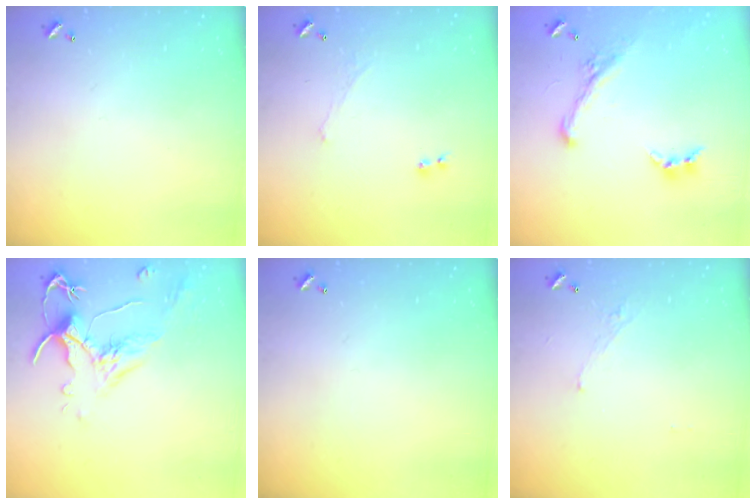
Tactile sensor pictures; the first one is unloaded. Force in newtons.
{"total": 1.1, "press": 0.7, "slide": 0.9}
{"total": 1.9, "press": 1.3, "slide": 1.4}
{"total": 1.6, "press": 1.1, "slide": 1.1}
{"total": 0.0}
{"total": 3.5, "press": 3.5, "slide": 0.3}